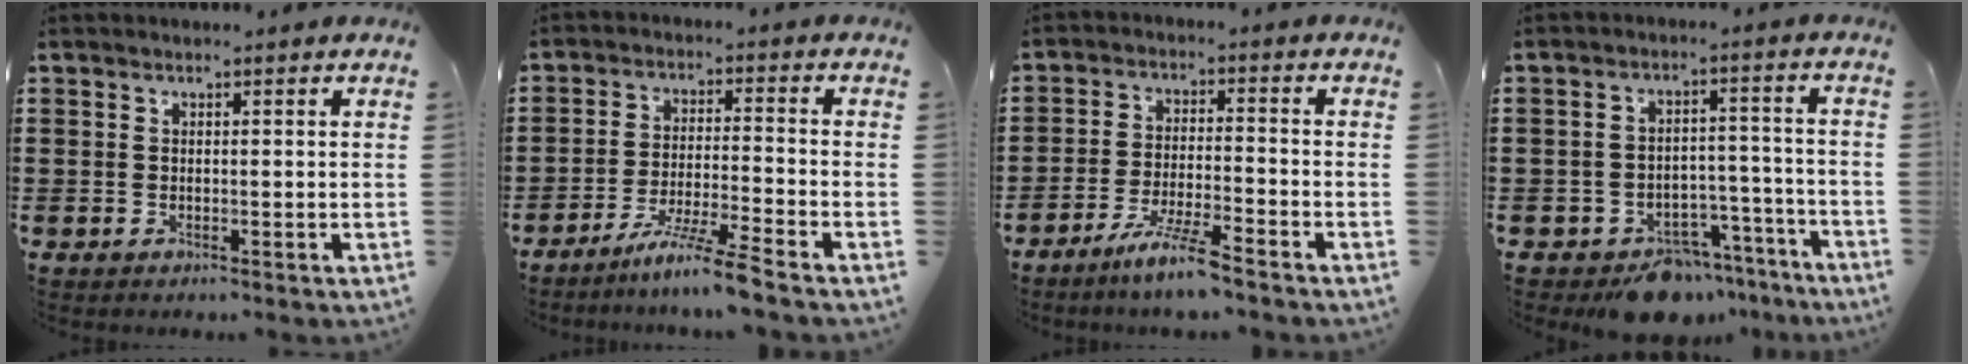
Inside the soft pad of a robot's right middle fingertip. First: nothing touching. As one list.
[{"total": 7.0, "force": [-5.9, -1.0, 3.7], "torque": [-0.070, -0.019, -0.112]}, {"total": 6.4, "force": [-5.3, -0.3, 3.5], "torque": [-0.075, -0.015, -0.100]}, {"total": 6.9, "force": [-6.2, 2.6, 1.8], "torque": [-0.019, 0.032, -0.115]}]